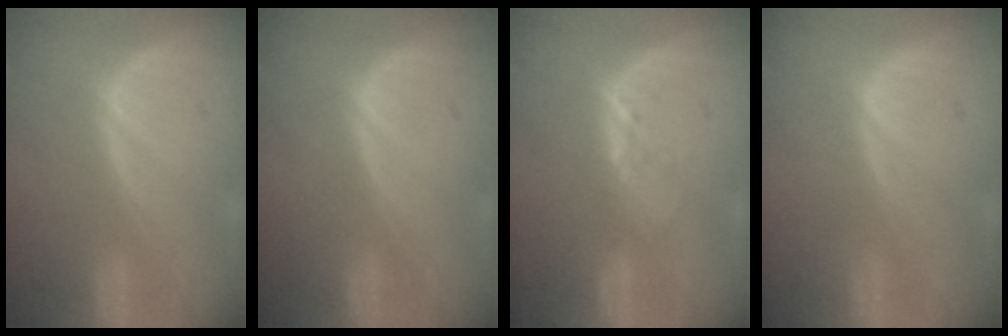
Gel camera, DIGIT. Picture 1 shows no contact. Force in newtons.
{"total": 0.0}
{"total": 2.0, "press": 1.9, "slide": 0.4}
{"total": 0.0}